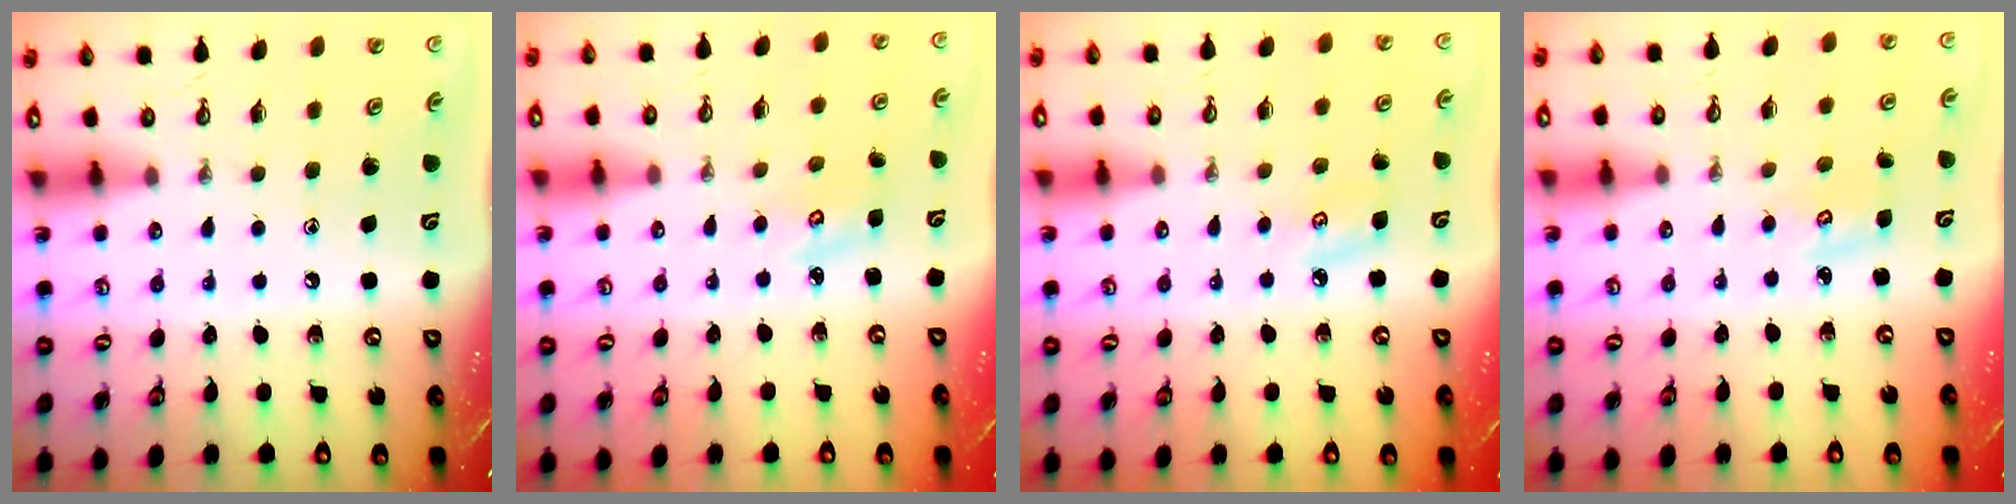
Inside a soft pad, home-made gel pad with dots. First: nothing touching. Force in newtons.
{"total": 3.6, "press": 3.6, "slide": 0.4}
{"total": 4.6, "press": 4.6, "slide": 0.4}
{"total": 2.9, "press": 2.9, "slide": 0.3}